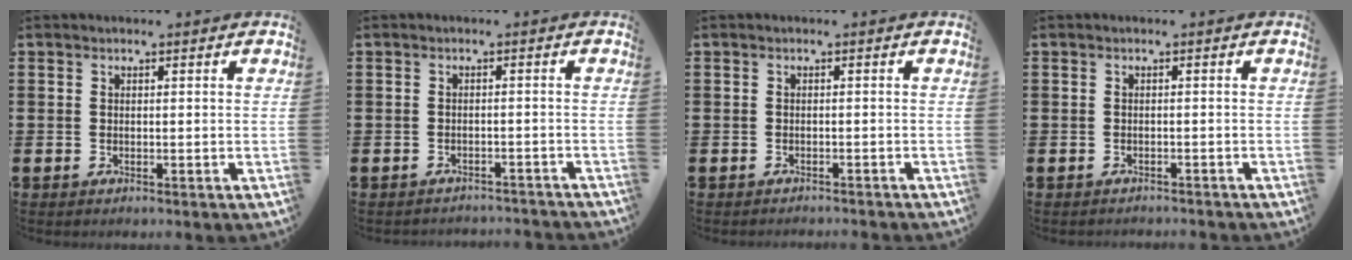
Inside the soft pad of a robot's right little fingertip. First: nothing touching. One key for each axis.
{"total": 1.3, "fx": -1.3, "fy": -0.1, "fz": -0.1, "tx": -0.003, "ty": 0.003, "tz": -0.029}
{"total": 0.6, "fx": -0.6, "fy": -0.1, "fz": 0.0, "tx": -0.001, "ty": -0.001, "tz": -0.012}
{"total": 0.7, "fx": -0.7, "fy": 0.0, "fz": 0.0, "tx": -0.002, "ty": -0.001, "tz": -0.015}